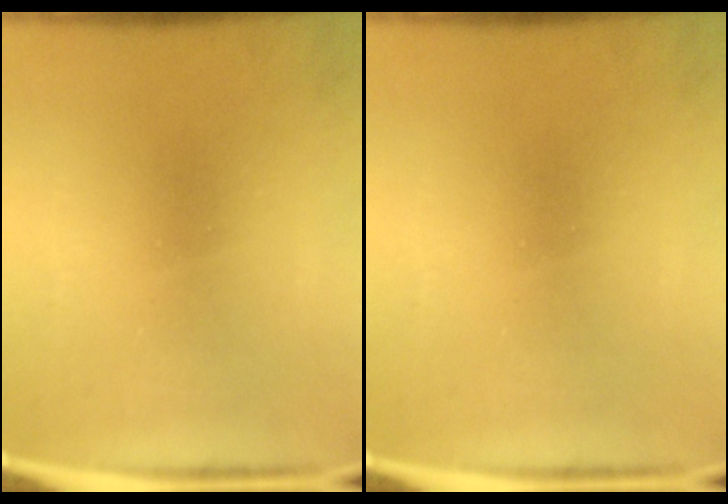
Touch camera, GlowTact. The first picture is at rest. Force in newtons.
{"total": 0.0}